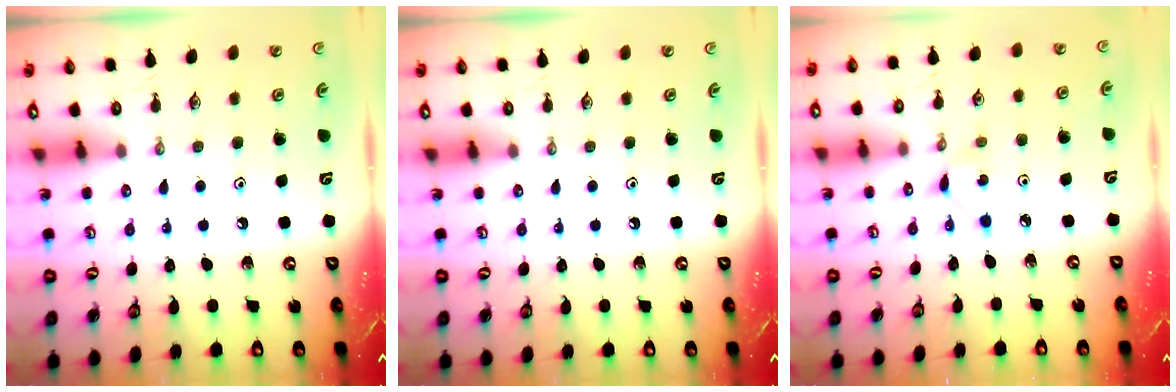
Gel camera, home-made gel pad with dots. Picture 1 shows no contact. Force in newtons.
{"total": 0.0}
{"total": 2.9, "press": 2.9, "slide": 0.4}